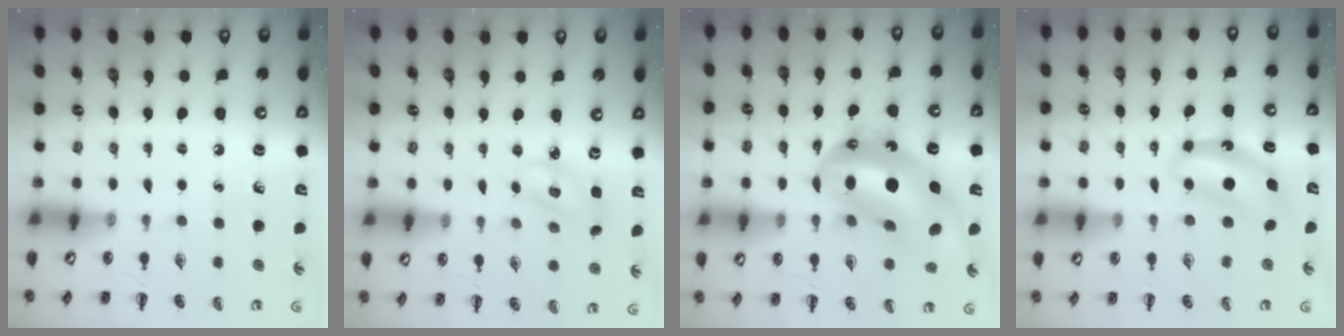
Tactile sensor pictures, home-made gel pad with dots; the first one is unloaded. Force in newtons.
{"total": 2.7, "press": 2.7, "slide": 0.4}
{"total": 18.0, "press": 17.3, "slide": 5.0}
{"total": 7.1, "press": 7.0, "slide": 0.4}